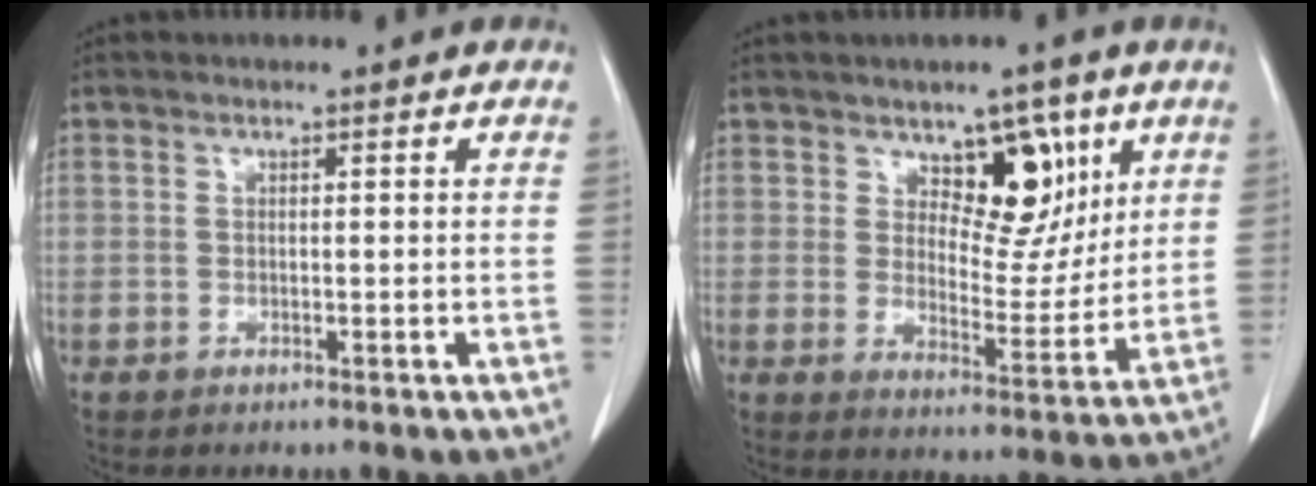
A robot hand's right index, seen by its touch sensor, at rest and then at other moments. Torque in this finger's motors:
{"motor_torque": [0.33, 0.33, 0.10, 0.04]}